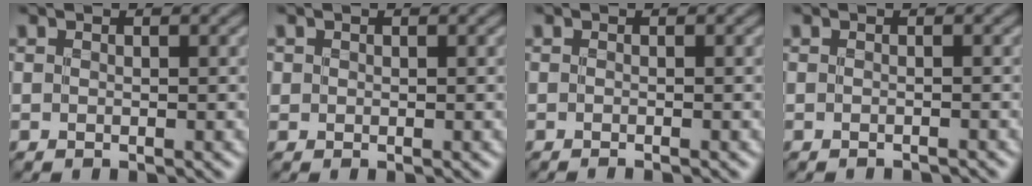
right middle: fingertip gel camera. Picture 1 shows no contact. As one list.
[{"total": 0.6, "force": [0.2, 0.5, 0.0], "torque": [0.005, -0.001, 0.003]}, {"total": 0.6, "force": [-0.5, 0.1, 0.4], "torque": [0.000, -0.002, -0.011]}, {"total": 1.2, "force": [-1.2, 0.1, 0.3], "torque": [0.003, -0.004, -0.018]}]